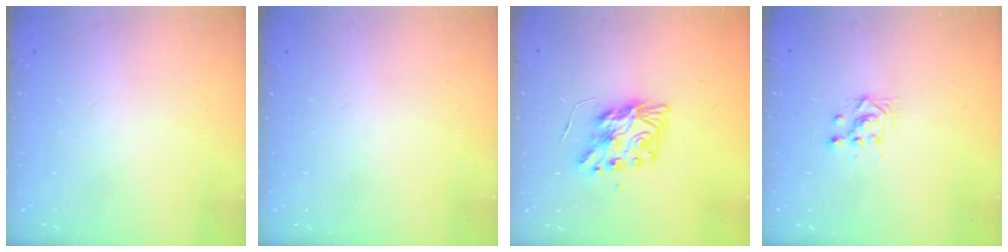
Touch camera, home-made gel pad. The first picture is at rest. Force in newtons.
{"total": 0.0}
{"total": 9.8, "press": 9.8, "slide": 0.9}
{"total": 3.0, "press": 3.0, "slide": 0.1}